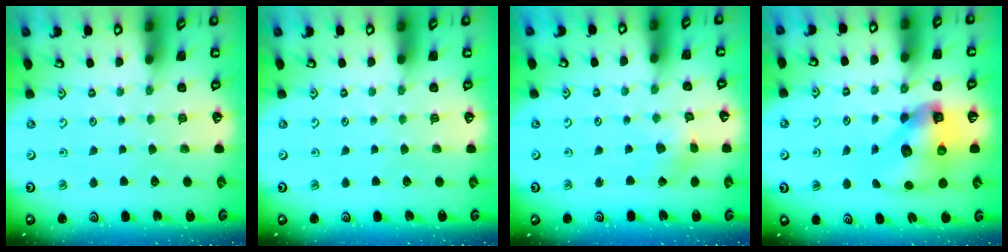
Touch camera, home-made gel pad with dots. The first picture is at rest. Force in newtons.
{"total": 0.0}
{"total": 2.9, "press": 2.9, "slide": 0.3}
{"total": 13.5, "press": 13.3, "slide": 1.9}